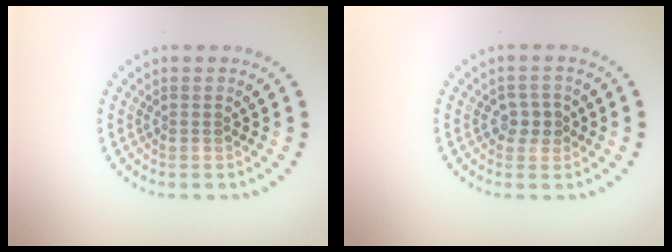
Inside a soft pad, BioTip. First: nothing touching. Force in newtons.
{"total": 1.9, "press": 1.8, "slide": 0.5}